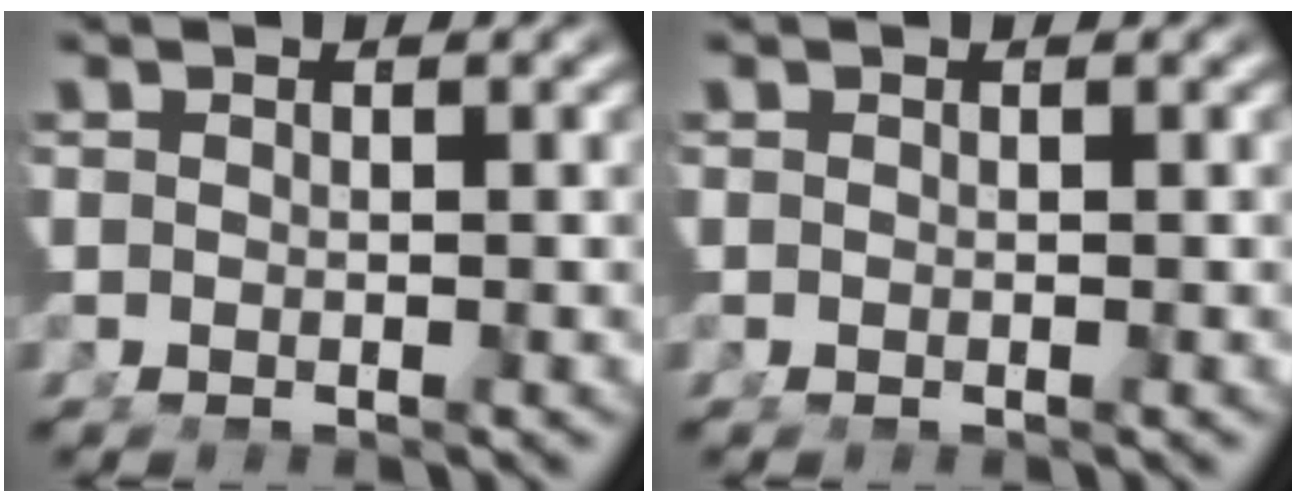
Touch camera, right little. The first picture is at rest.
{"total": 0.0}